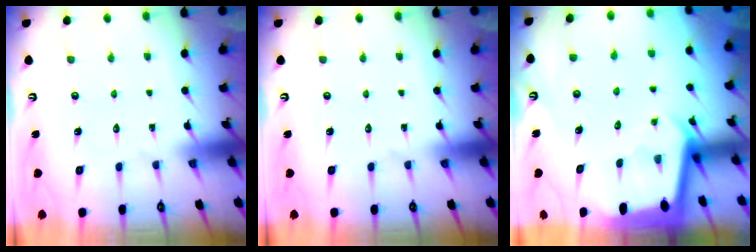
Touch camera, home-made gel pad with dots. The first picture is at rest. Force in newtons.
{"total": 0.0}
{"total": 2.0, "press": 2.0, "slide": 0.1}